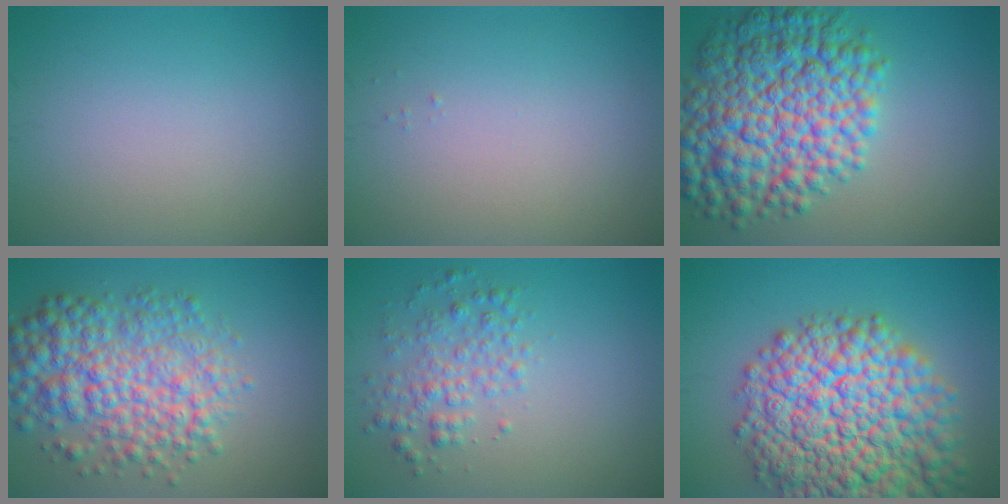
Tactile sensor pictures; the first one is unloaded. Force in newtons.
{"total": 0.0}
{"total": 12.1, "press": 12.1, "slide": 0.2}
{"total": 7.8, "press": 7.8, "slide": 0.1}
{"total": 2.9, "press": 2.9, "slide": 0.0}
{"total": 15.8, "press": 15.8, "slide": 0.7}